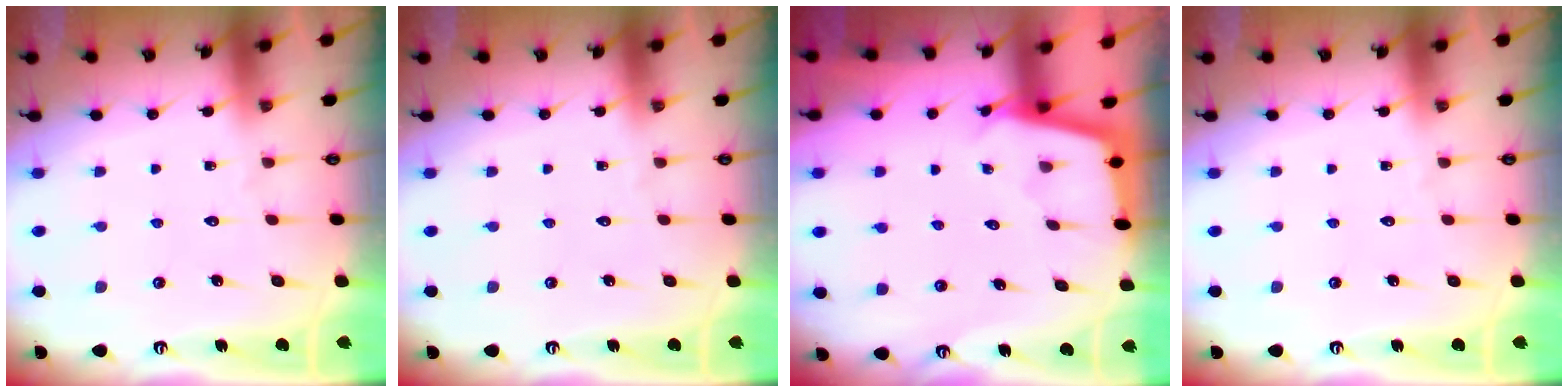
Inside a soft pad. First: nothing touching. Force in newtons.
{"total": 0.0}
{"total": 2.3, "press": 2.3, "slide": 0.2}
{"total": 0.0}